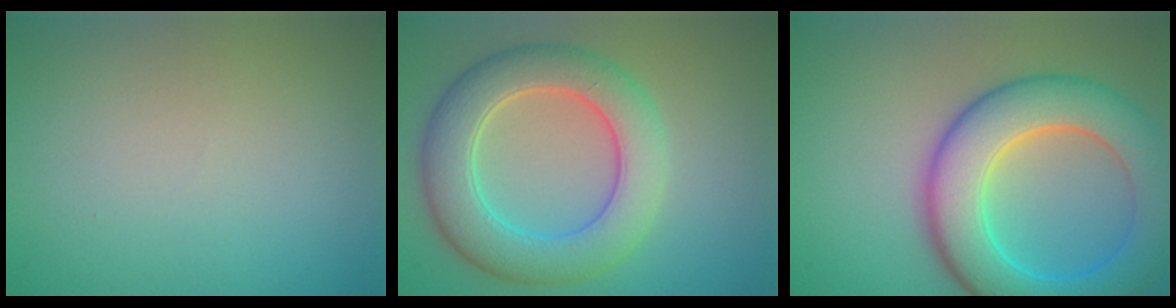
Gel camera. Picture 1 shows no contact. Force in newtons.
{"total": 7.4, "press": 7.4, "slide": 0.4}
{"total": 9.4, "press": 9.4, "slide": 0.3}